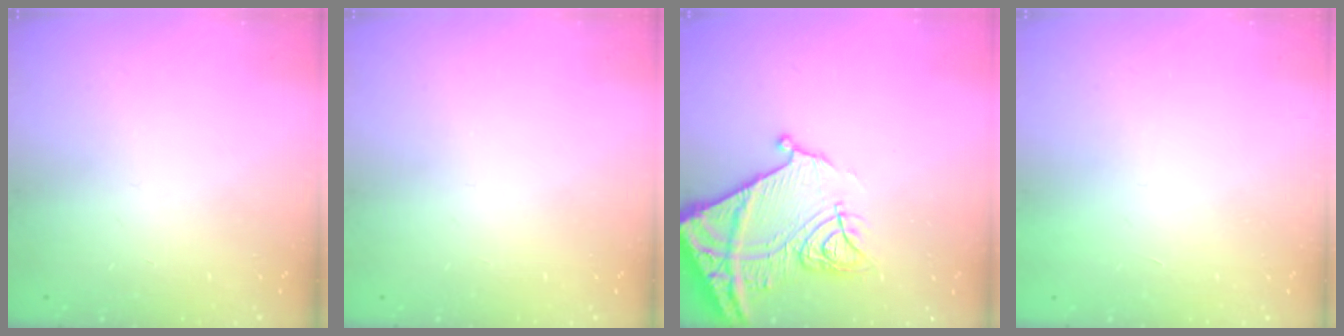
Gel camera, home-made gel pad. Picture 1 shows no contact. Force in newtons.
{"total": 0.0}
{"total": 18.1, "press": 18.0, "slide": 1.9}
{"total": 1.5, "press": 1.5, "slide": 0.1}